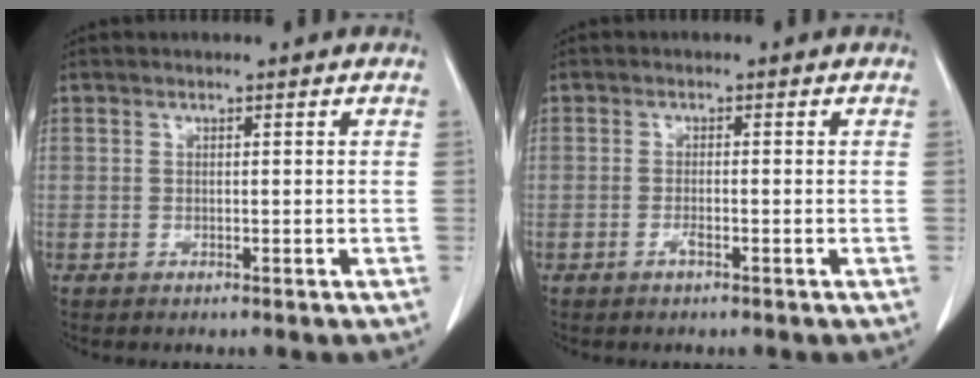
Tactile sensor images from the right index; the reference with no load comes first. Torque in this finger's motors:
{"motor_torque": [0.09, -0.05, 0.06, 0.01]}